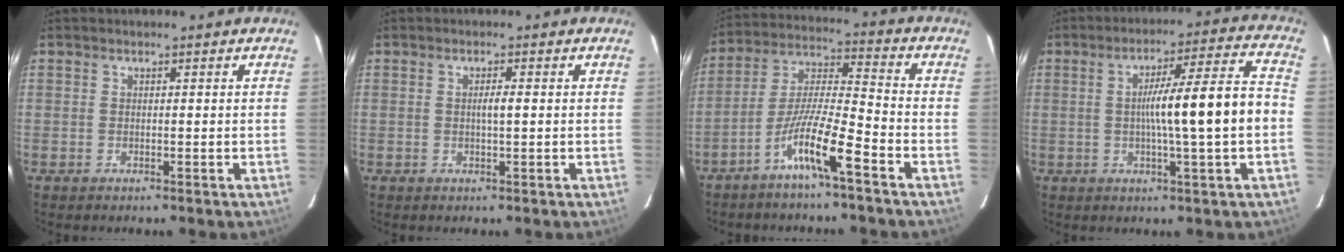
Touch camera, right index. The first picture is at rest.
{"total": 1.5, "force": [0.0, 0.0, 1.5], "torque": [-0.028, 0.001, 0.000]}
{"total": 10.3, "force": [-6.1, -0.1, 8.4], "torque": [-0.163, -0.002, -0.121]}
{"total": 12.7, "force": [-1.1, -0.6, 12.6], "torque": [-0.195, 0.015, -0.019]}